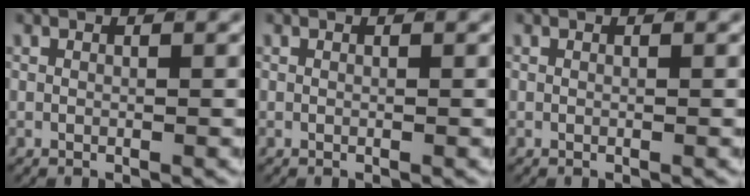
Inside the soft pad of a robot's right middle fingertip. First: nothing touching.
{"total": 0.0}
{"total": 0.0}